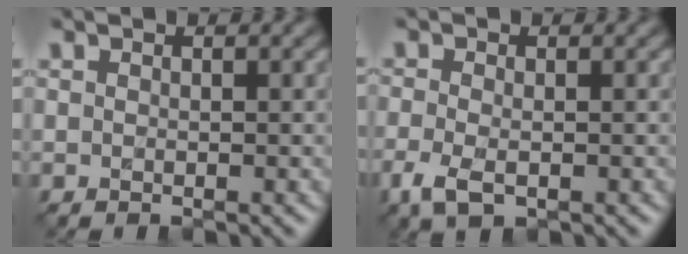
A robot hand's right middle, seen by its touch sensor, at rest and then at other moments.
{"total": 3.2, "force": [-1.9, 1.5, 2.1], "torque": [-0.054, -0.013, -0.035]}